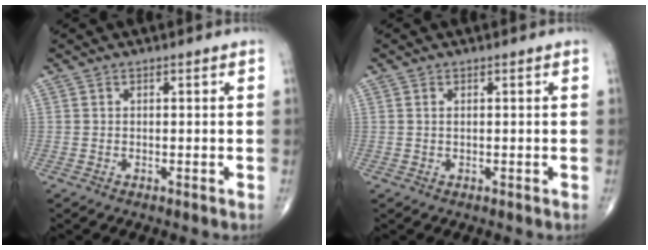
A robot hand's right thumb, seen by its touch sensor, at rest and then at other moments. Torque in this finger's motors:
{"motor_torque": [-0.48, 0.06, -0.22, 0.10, -0.02]}